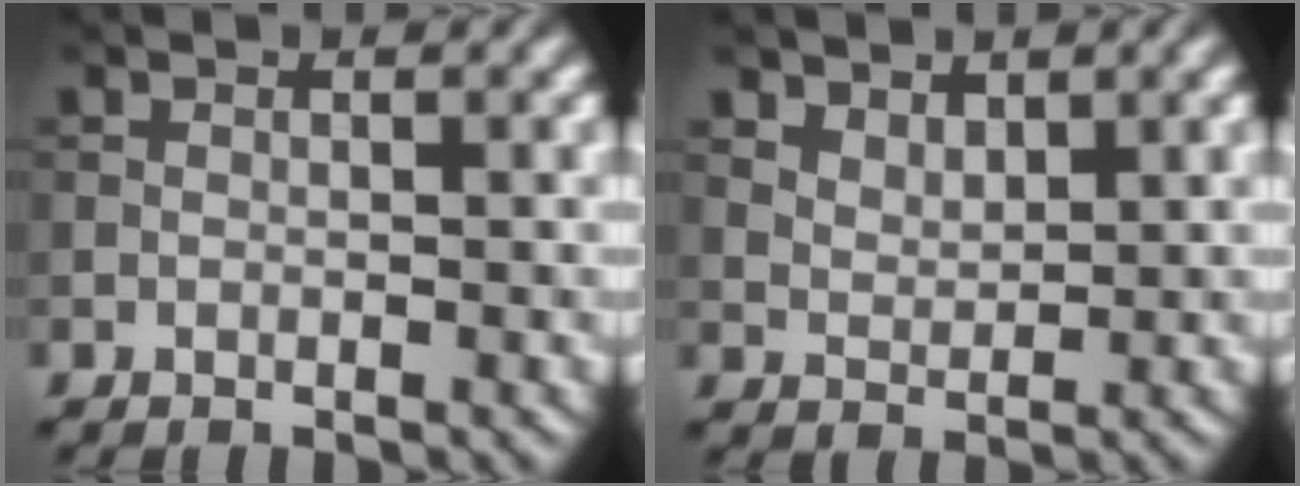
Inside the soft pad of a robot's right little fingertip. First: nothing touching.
{"total": 2.8, "force": [2.1, 1.5, 1.1], "torque": [-0.026, -0.012, 0.051]}